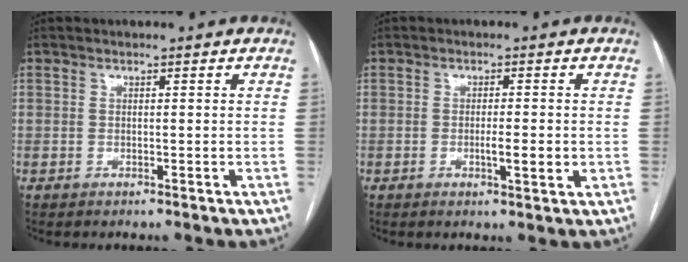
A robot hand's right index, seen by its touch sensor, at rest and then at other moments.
{"total": 3.3, "force": [-0.6, 0.5, 3.2], "torque": [-0.051, -0.001, -0.005]}